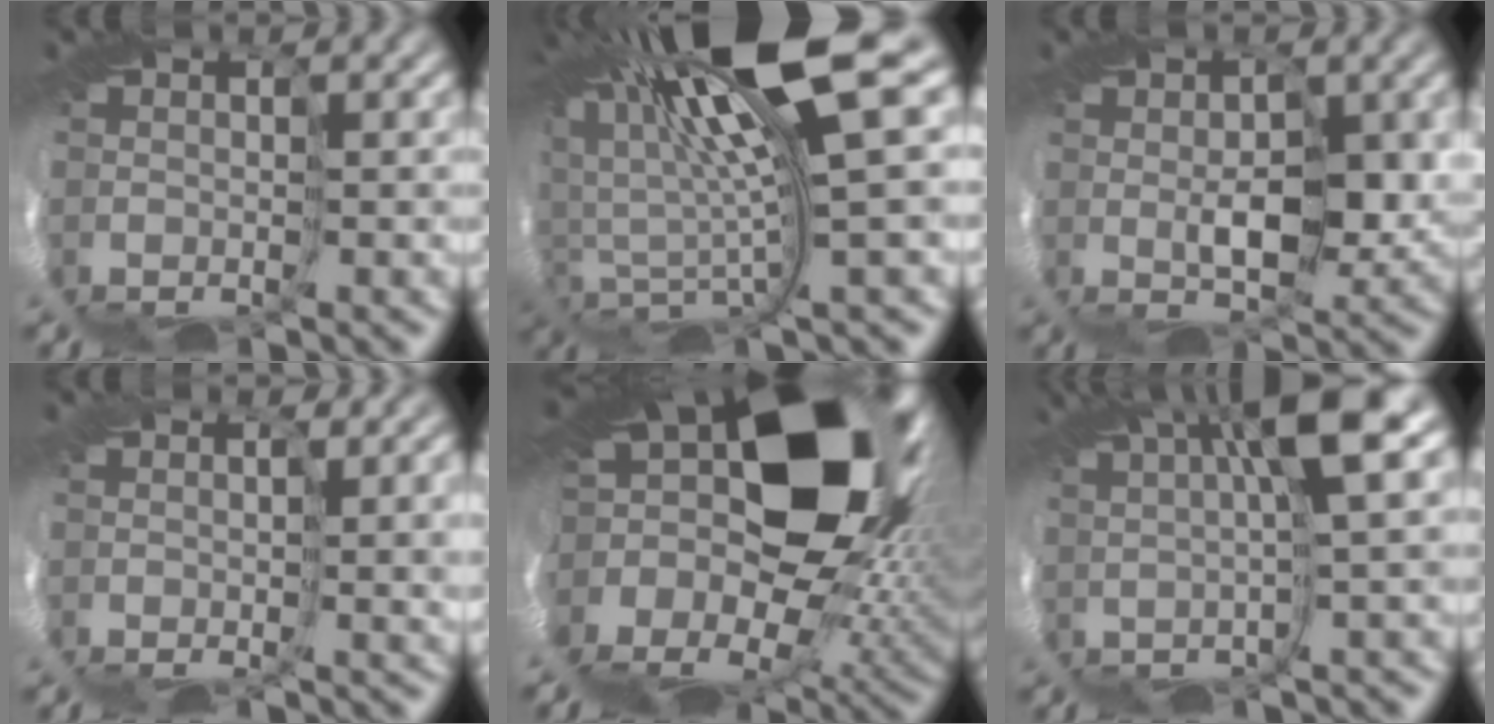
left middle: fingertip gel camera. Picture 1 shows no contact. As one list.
[{"total": 10.9, "force": [7.0, 0.3, 8.3], "torque": [-0.177, 0.008, 0.128]}, {"total": 2.8, "force": [1.4, 0.5, 2.4], "torque": [-0.047, 0.001, 0.020]}, {"total": 4.5, "force": [1.0, 2.1, 3.9], "torque": [-0.075, 0.002, 0.025]}, {"total": 15.9, "force": [5.1, 9.2, 11.9], "torque": [-0.217, -0.020, 0.105]}, {"total": 5.2, "force": [3.0, -2.3, 3.6], "torque": [-0.039, 0.023, 0.040]}]